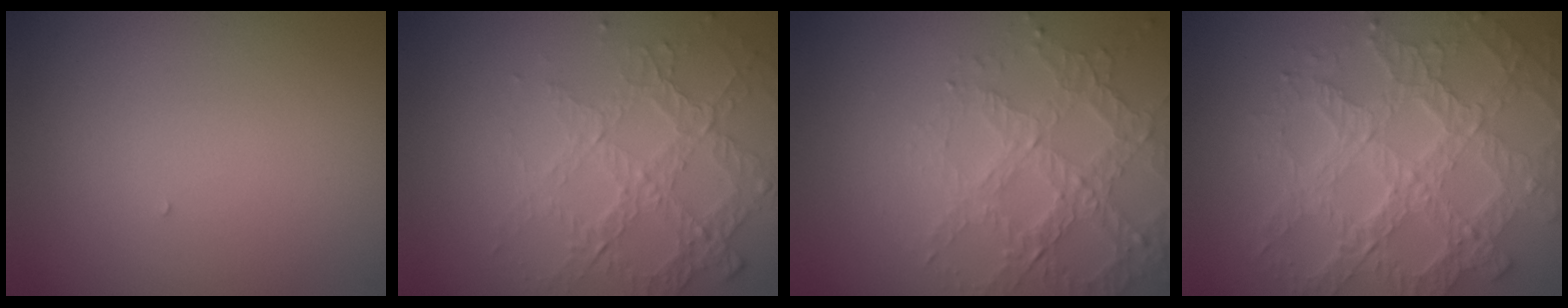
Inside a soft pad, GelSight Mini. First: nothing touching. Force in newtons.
{"total": 4.0, "press": 3.1, "slide": 2.5}
{"total": 4.1, "press": 3.5, "slide": 2.0}
{"total": 8.1, "press": 5.9, "slide": 5.6}